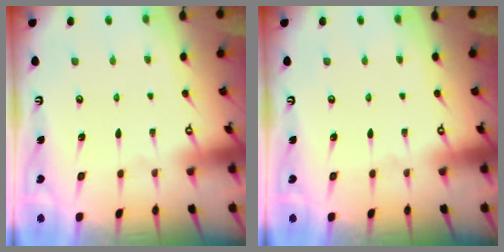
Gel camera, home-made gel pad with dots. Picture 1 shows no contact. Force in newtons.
{"total": 0.0}